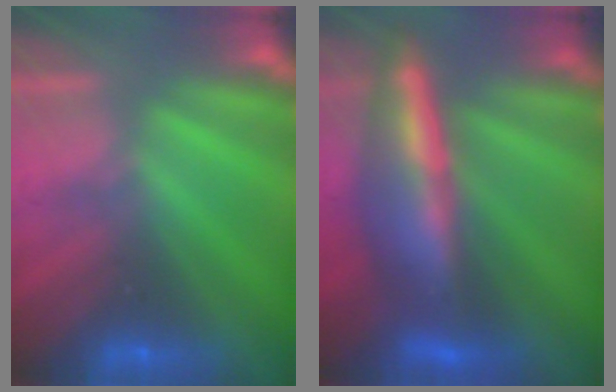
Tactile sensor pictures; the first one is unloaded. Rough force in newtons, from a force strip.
{"total": 7.9}